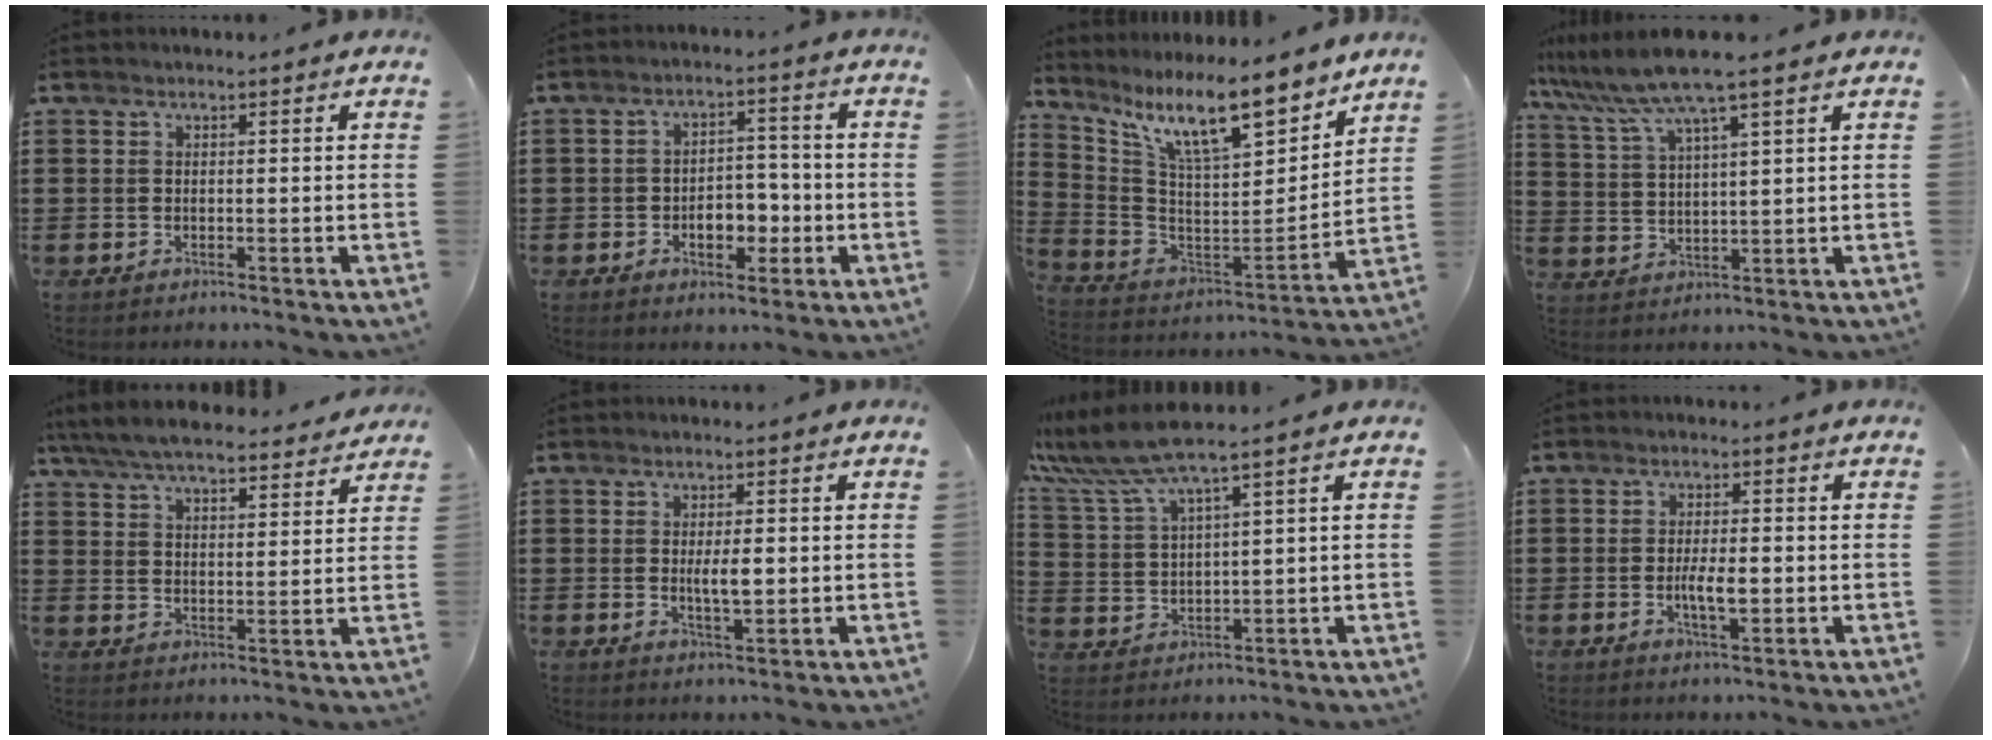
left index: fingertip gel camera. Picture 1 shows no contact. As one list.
[{"total": 5.6, "force": [-1.7, 3.6, 4.0], "torque": [-0.057, 0.005, -0.036]}, {"total": 13.1, "force": [9.8, 2.7, 8.3], "torque": [-0.174, -0.055, 0.168]}, {"total": 7.8, "force": [6.0, -0.2, 5.0], "torque": [-0.122, -0.026, 0.101]}, {"total": 6.8, "force": [6.4, 0.7, 2.3], "torque": [-0.069, -0.030, 0.114]}, {"total": 3.7, "force": [0.2, 1.1, 3.5], "torque": [-0.058, -0.005, 0.001]}, {"total": 6.8, "force": [5.2, 0.2, 4.4], "torque": [-0.119, -0.022, 0.086]}, {"total": 4.5, "force": [-0.6, 1.5, 4.3], "torque": [-0.081, -0.001, -0.013]}]